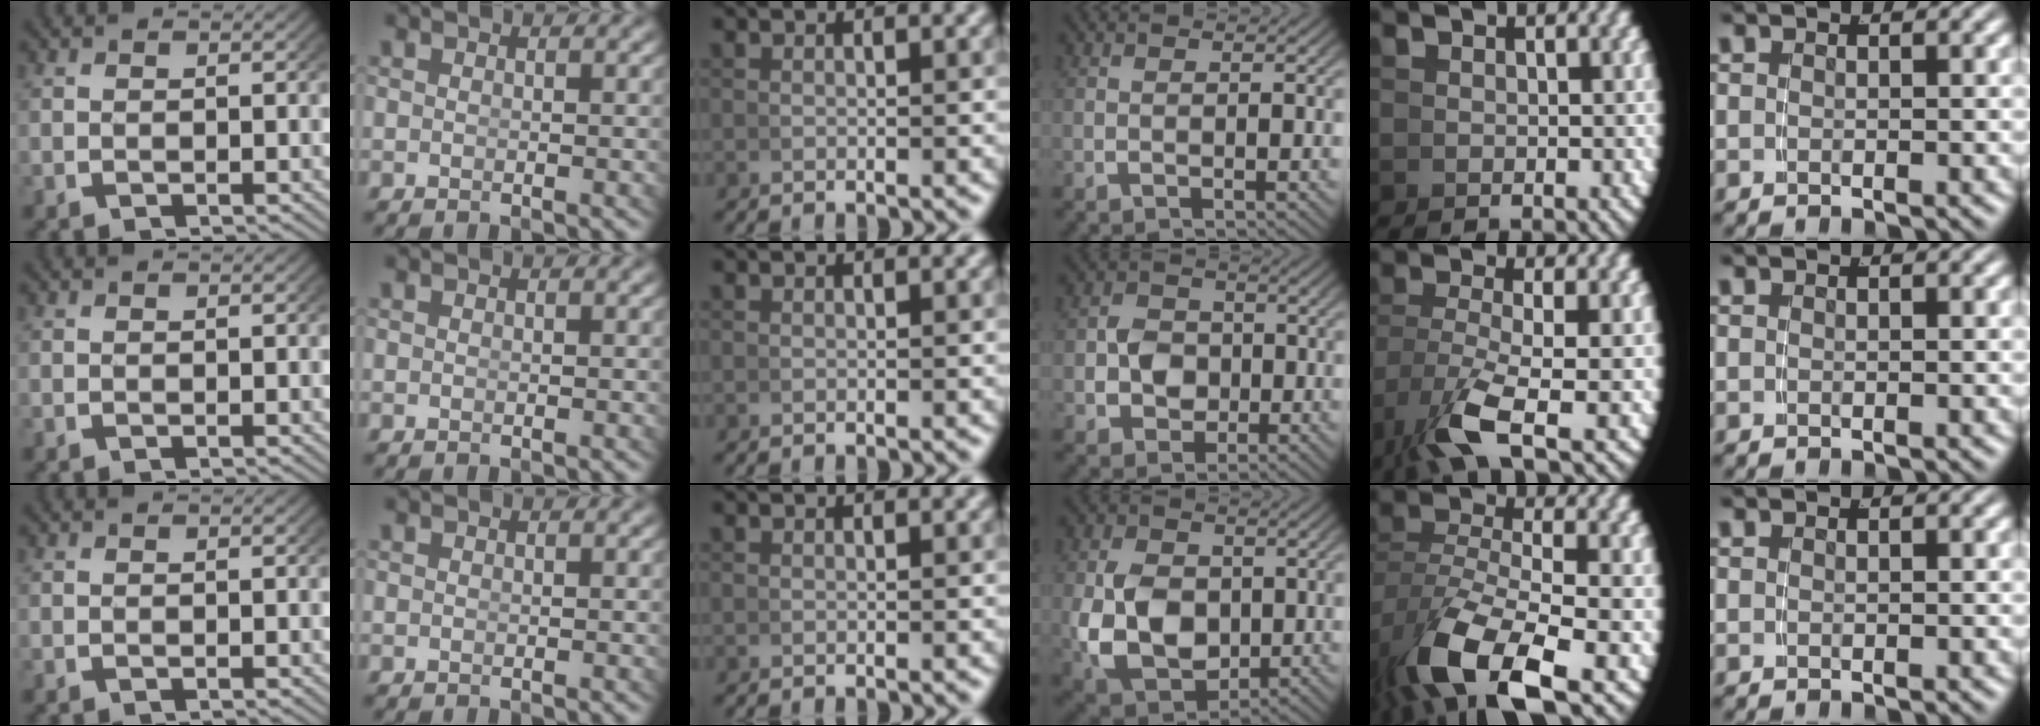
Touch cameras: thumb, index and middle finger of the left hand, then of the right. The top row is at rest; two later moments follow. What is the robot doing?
{"motion": "grasp_and_lifting", "object": "pen"}